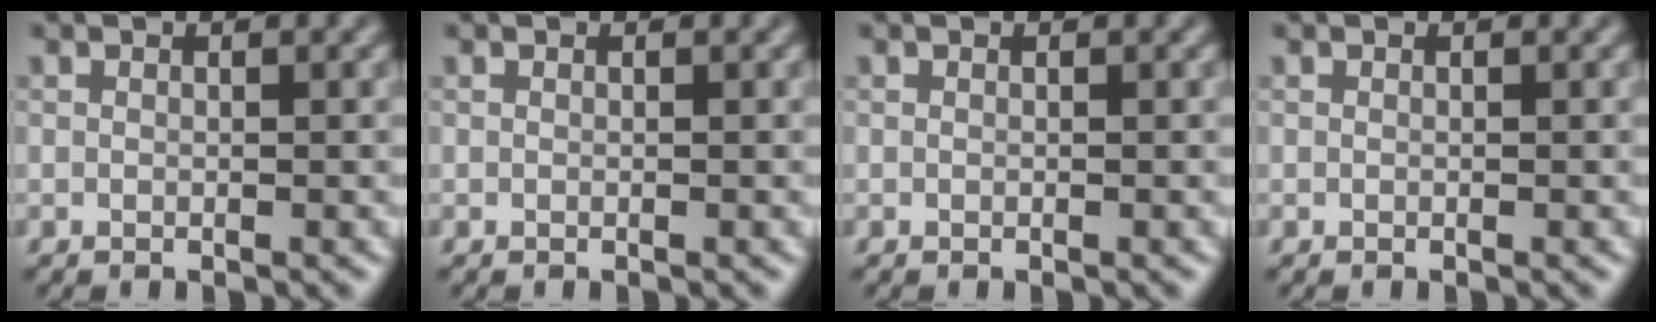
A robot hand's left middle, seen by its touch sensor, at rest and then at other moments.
{"total": 0.0}
{"total": 0.0}
{"total": 0.0}